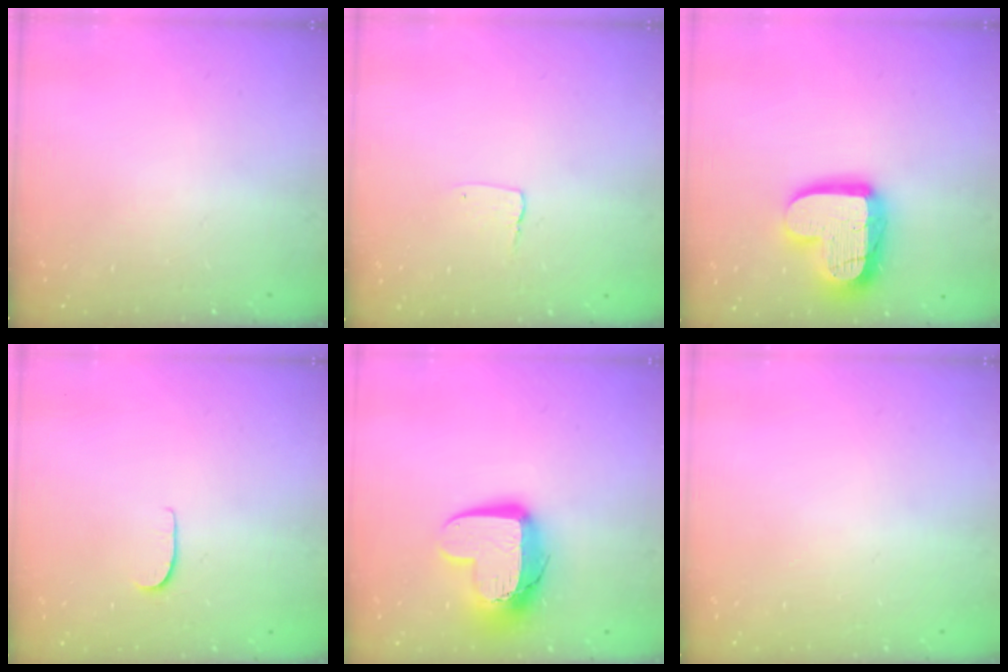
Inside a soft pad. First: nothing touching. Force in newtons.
{"total": 2.9, "press": 2.9, "slide": 0.2}
{"total": 16.9, "press": 16.9, "slide": 1.4}
{"total": 4.2, "press": 4.2, "slide": 0.4}
{"total": 13.3, "press": 13.3, "slide": 1.4}
{"total": 0.0}